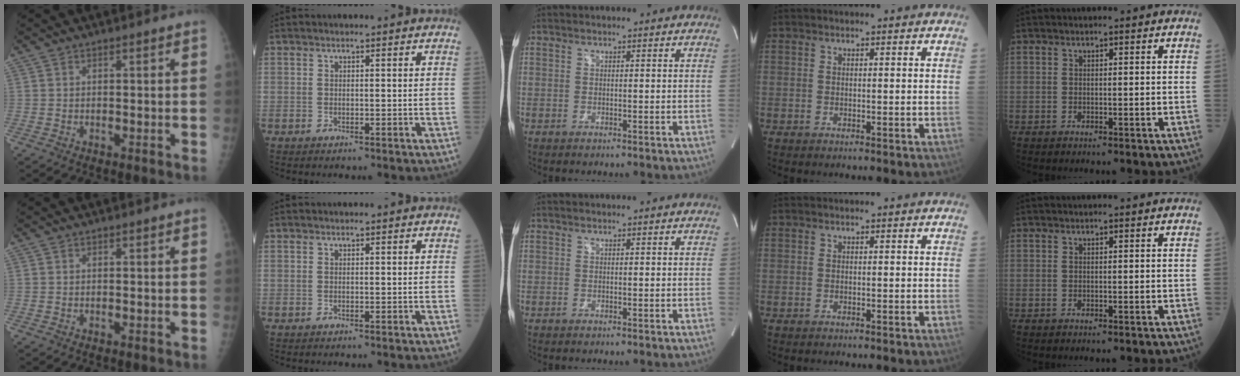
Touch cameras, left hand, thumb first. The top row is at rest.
{}